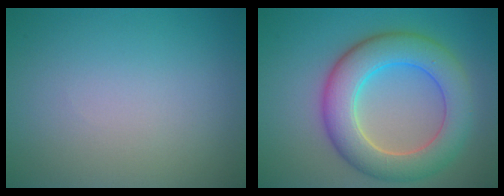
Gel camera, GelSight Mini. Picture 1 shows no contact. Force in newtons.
{"total": 7.6, "press": 7.6, "slide": 0.2}